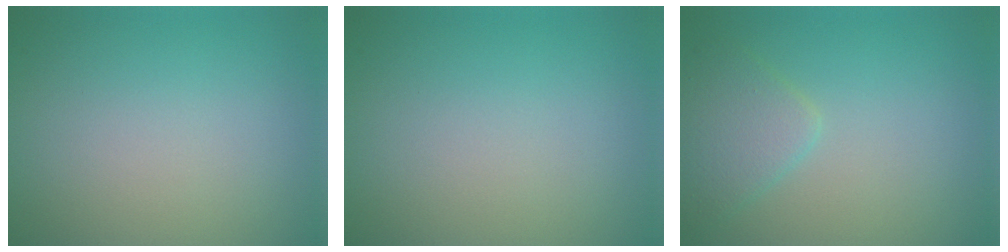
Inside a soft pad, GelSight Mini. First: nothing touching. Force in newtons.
{"total": 0.0}
{"total": 2.6, "press": 2.6, "slide": 0.1}